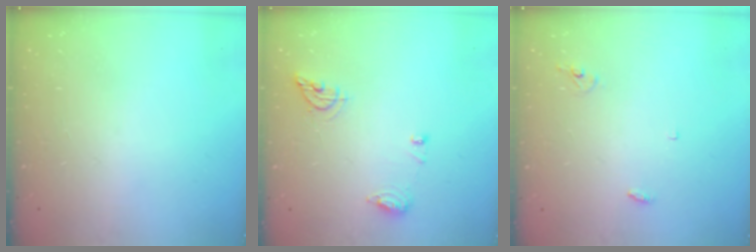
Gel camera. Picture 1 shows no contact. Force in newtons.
{"total": 8.0, "press": 8.0, "slide": 0.9}
{"total": 2.9, "press": 2.9, "slide": 0.2}